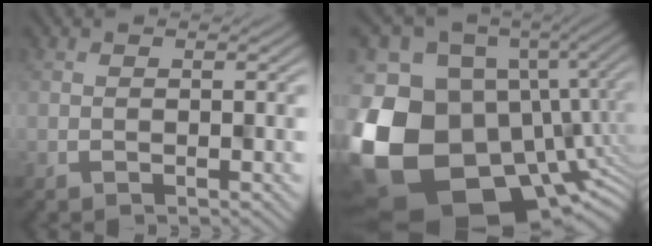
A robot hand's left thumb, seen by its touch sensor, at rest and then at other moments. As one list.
[{"total": 19.2, "force": [-4.4, 14.7, 11.5], "torque": [-0.302, -0.046, -0.046]}]